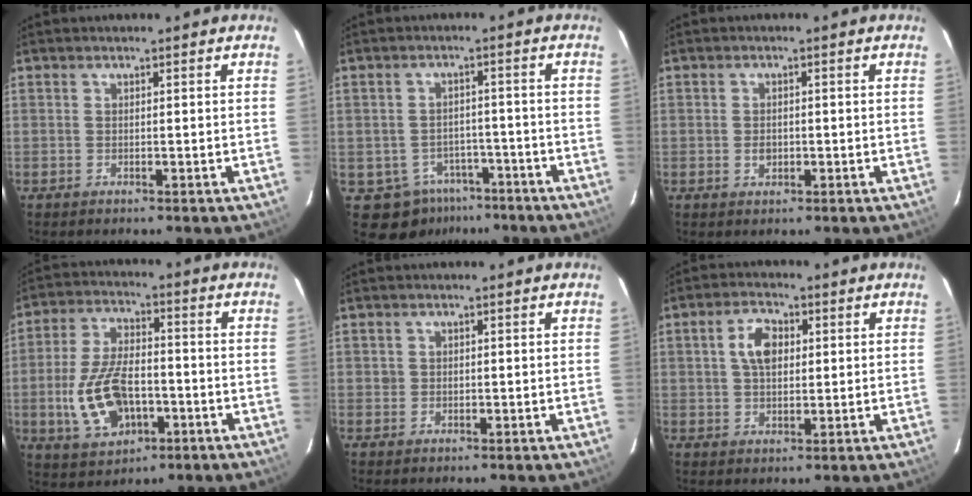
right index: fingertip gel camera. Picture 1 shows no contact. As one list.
[{"total": 7.8, "force": [-4.7, 6.0, 1.7], "torque": [-0.044, 0.022, -0.046]}, {"total": 1.8, "force": [-0.4, 1.4, 1.0], "torque": [-0.017, 0.002, -0.008]}, {"total": 13.8, "force": [-3.9, 7.6, 10.8], "torque": [-0.229, 0.001, -0.057]}, {"total": 1.1, "force": [0.0, 1.1, 0.1], "torque": [0.001, 0.002, -0.001]}, {"total": 5.9, "force": [1.3, 3.7, 4.3], "torque": [-0.078, 0.015, 0.027]}]